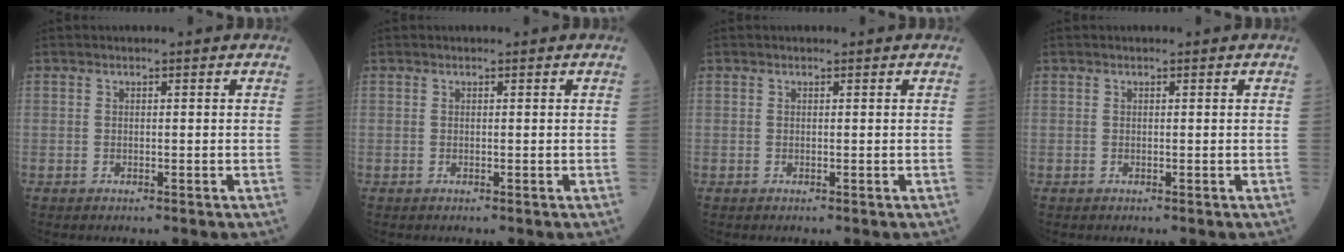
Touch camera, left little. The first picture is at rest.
{"total": 0.0}
{"total": 0.0}
{"total": 0.0}